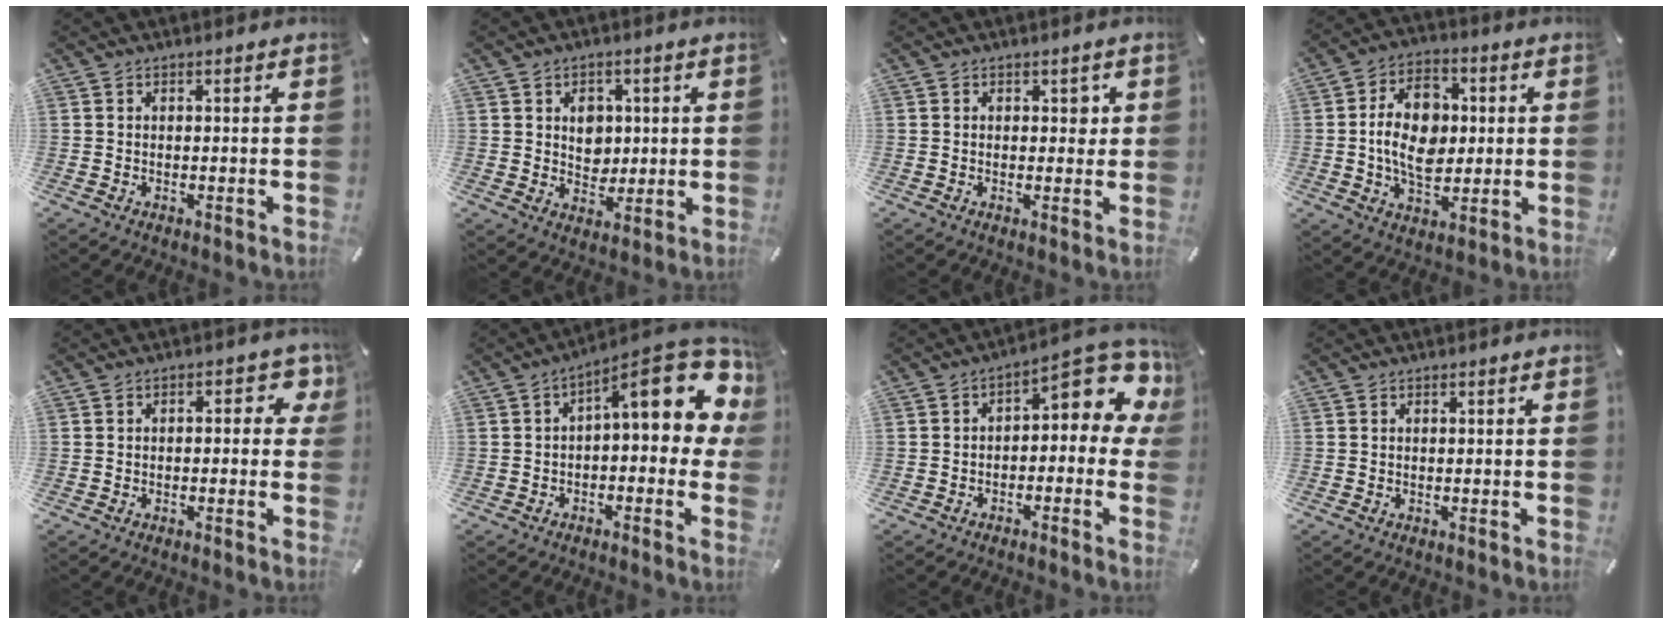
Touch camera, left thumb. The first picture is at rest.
{"total": 5.9, "force": [1.1, 5.2, 2.6], "torque": [-0.024, -0.006, 0.013]}
{"total": 2.1, "force": [0.6, 1.5, 1.3], "torque": [-0.002, -0.002, 0.002]}
{"total": 13.4, "force": [0.3, 9.5, 9.5], "torque": [-0.173, 0.010, 0.003]}
{"total": 4.8, "force": [0.5, 2.7, 3.9], "torque": [-0.046, 0.001, 0.000]}
{"total": 15.3, "force": [5.1, 6.3, 12.9], "torque": [-0.161, -0.045, 0.079]}
{"total": 9.7, "force": [3.0, 4.7, 8.0], "torque": [-0.086, -0.036, 0.045]}
{"total": 0.0}